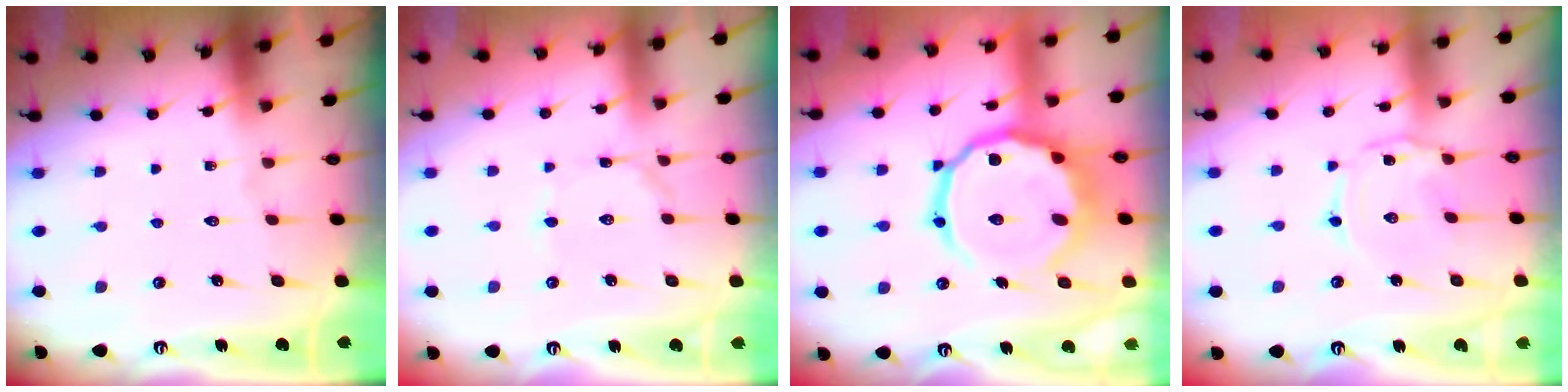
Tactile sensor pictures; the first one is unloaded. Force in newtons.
{"total": 1.4, "press": 1.4, "slide": 0.1}
{"total": 18.3, "press": 18.2, "slide": 2.2}
{"total": 1.8, "press": 1.8, "slide": 0.2}